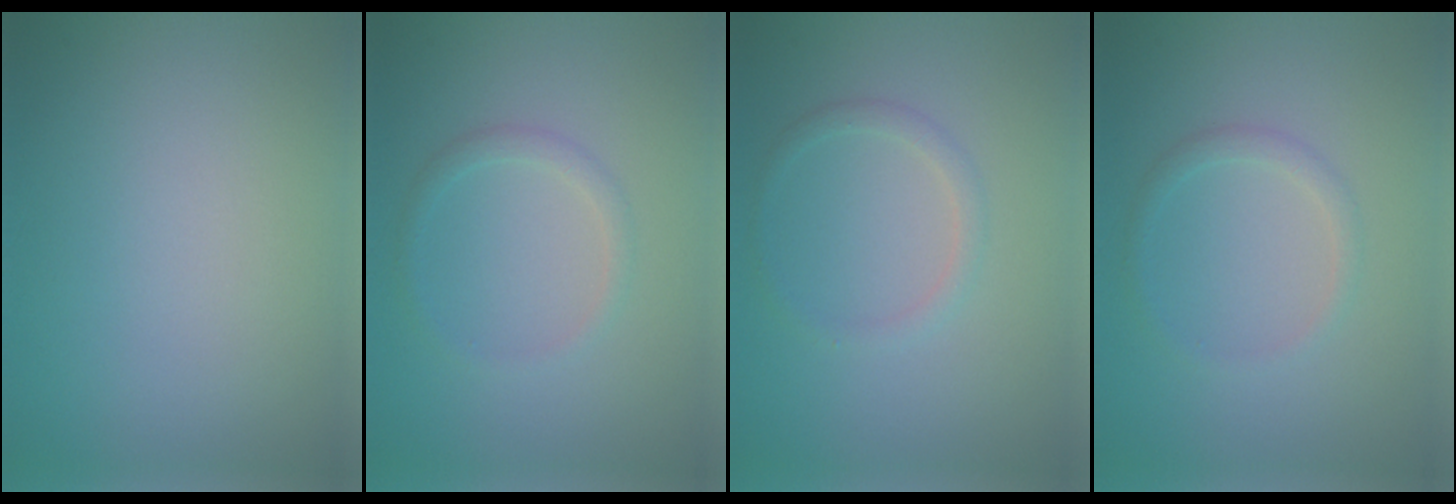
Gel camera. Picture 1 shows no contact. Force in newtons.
{"total": 1.3, "press": 1.3, "slide": 0.1}
{"total": 1.3, "press": 1.3, "slide": 0.1}
{"total": 1.3, "press": 1.3, "slide": 0.1}